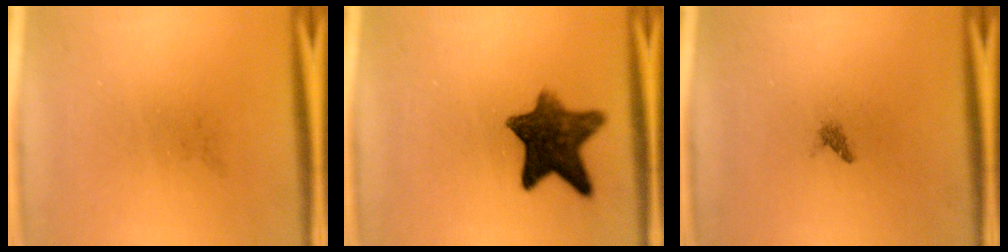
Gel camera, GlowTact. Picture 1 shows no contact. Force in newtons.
{"total": 10.2}
{"total": 0.7}